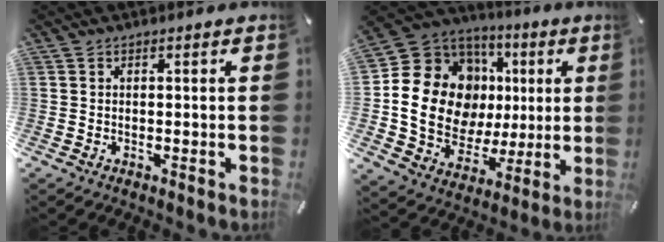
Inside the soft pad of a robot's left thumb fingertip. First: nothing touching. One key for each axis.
{"total": 18.2, "fx": 2.3, "fy": 15.4, "fz": 9.5, "tx": -0.170, "ty": -0.019, "tz": 0.059}